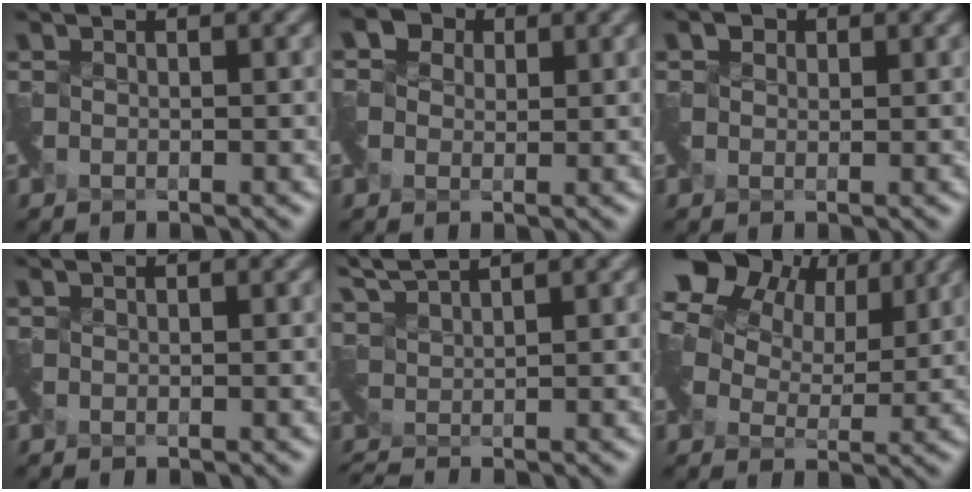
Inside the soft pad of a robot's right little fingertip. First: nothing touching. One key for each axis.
{"total": 2.6, "fx": 0.6, "fy": 2.5, "fz": 0.3, "tx": -0.012, "ty": 0.013, "tz": 0.002}
{"total": 1.2, "fx": 0.0, "fy": 1.0, "fz": -0.8, "tx": 0.015, "ty": 0.001, "tz": 0.001}
{"total": 0.0}
{"total": 2.7, "fx": 2.6, "fy": 0.1, "fz": 0.9, "tx": -0.025, "ty": 0.009, "tz": 0.055}
{"total": 11.7, "fx": 6.2, "fy": 7.2, "fz": 6.7, "tx": -0.140, "ty": 0.029, "tz": 0.096}